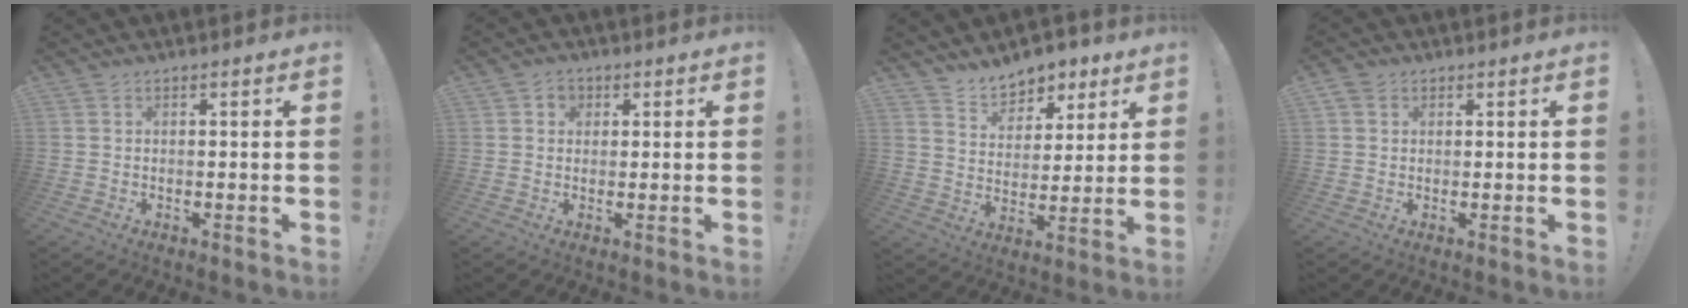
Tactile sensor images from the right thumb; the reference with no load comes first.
{"total": 3.3, "force": [1.2, 3.0, 0.9], "torque": [-0.008, -0.004, 0.020]}
{"total": 9.3, "force": [7.7, 5.1, 1.6], "torque": [-0.026, -0.061, 0.149]}
{"total": 2.8, "force": [1.5, 2.2, 0.8], "torque": [-0.011, -0.004, 0.029]}